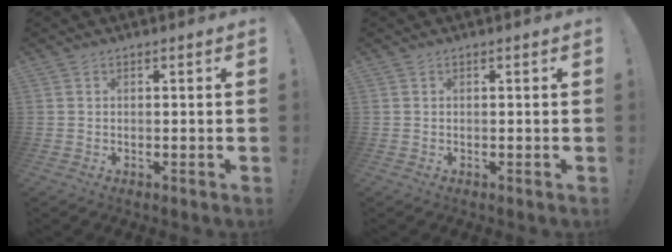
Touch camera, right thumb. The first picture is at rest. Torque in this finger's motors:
{"motor_torque": [0.00, 0.00, 0.00, 0.00, 0.00]}